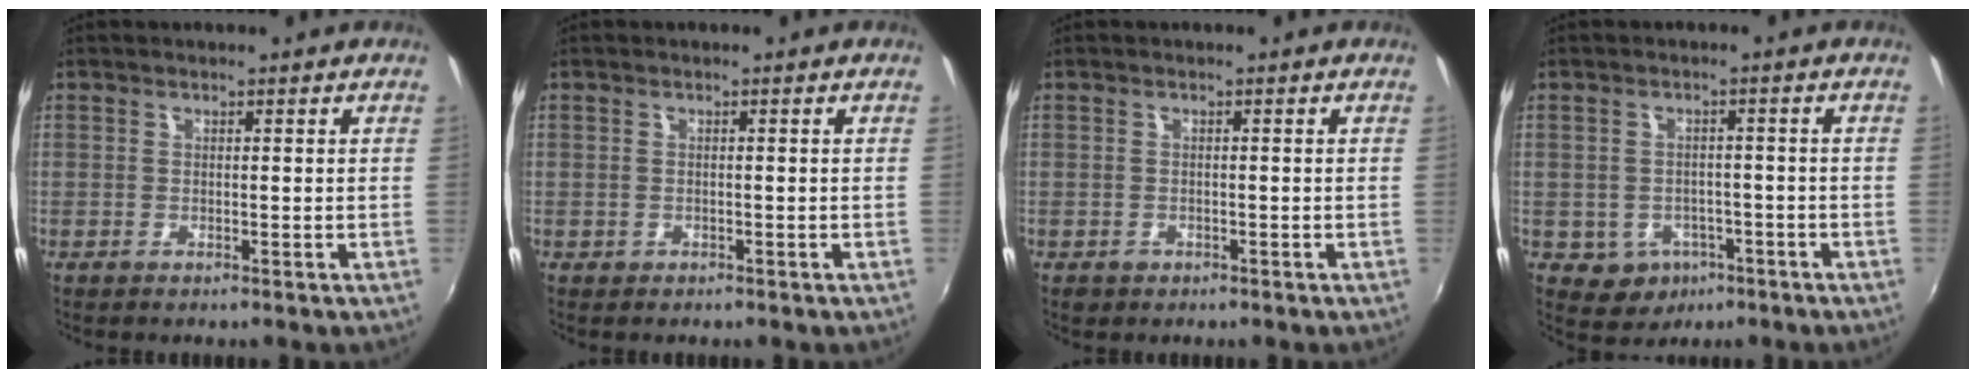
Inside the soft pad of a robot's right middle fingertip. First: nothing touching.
{"total": 0.6, "force": [-0.3, 0.5, 0.1], "torque": [-0.002, -0.003, -0.004]}
{"total": 1.5, "force": [-0.7, 1.2, 0.5], "torque": [-0.011, -0.004, -0.009]}
{"total": 6.0, "force": [-2.8, 5.1, 1.7], "torque": [-0.047, 0.001, -0.026]}